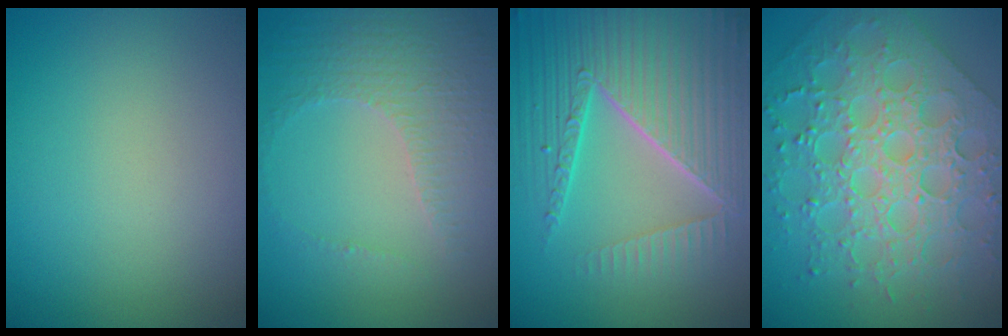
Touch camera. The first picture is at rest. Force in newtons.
{"total": 4.6, "press": 3.1, "slide": 3.3}
{"total": 8.6, "press": 6.0, "slide": 6.2}
{"total": 7.6, "press": 6.3, "slide": 4.3}